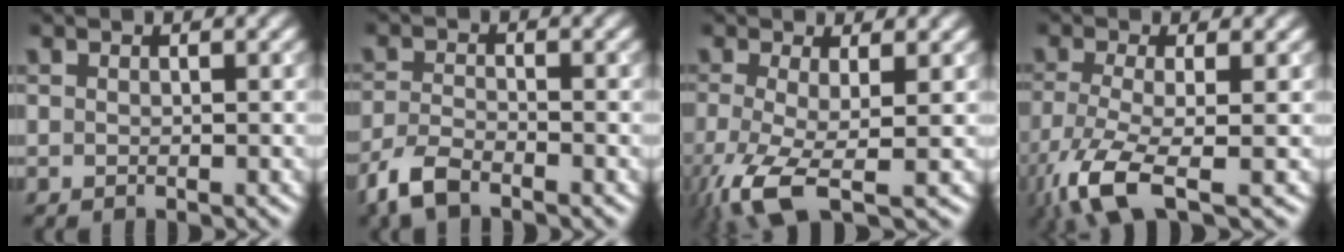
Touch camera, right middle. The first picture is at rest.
{"total": 3.3, "force": [-2.8, 0.9, 1.6], "torque": [-0.043, -0.008, -0.065]}
{"total": 5.9, "force": [-2.7, 1.6, 5.1], "torque": [-0.119, -0.018, -0.057]}
{"total": 6.5, "force": [-3.7, 1.7, 5.1], "torque": [-0.118, -0.017, -0.081]}